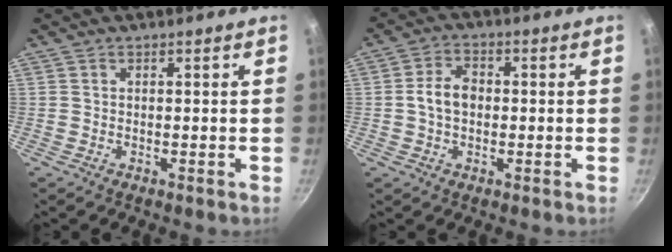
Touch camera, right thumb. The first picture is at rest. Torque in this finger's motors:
{"motor_torque": [0.76, 1.70, 0.89, 0.06, 0.06]}